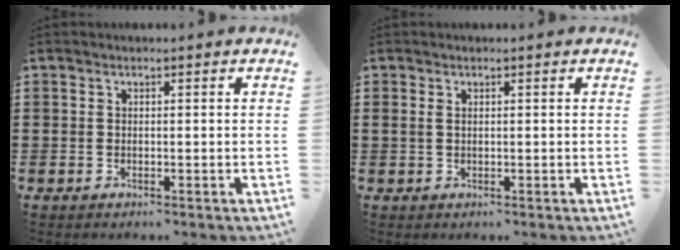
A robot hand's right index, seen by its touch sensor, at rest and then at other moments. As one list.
[{"total": 0.9, "force": [0.2, 0.4, 0.7], "torque": [-0.016, 0.005, 0.003]}]